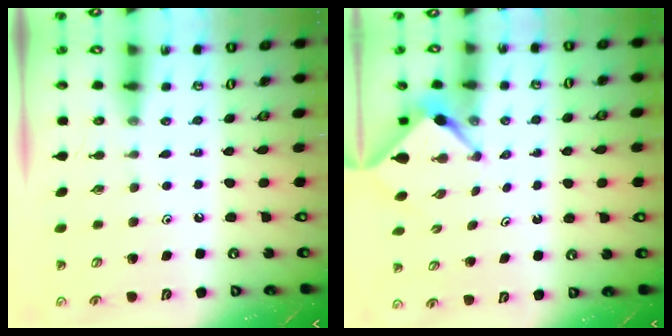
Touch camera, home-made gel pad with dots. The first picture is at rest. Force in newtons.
{"total": 3.1, "press": 3.1, "slide": 0.4}